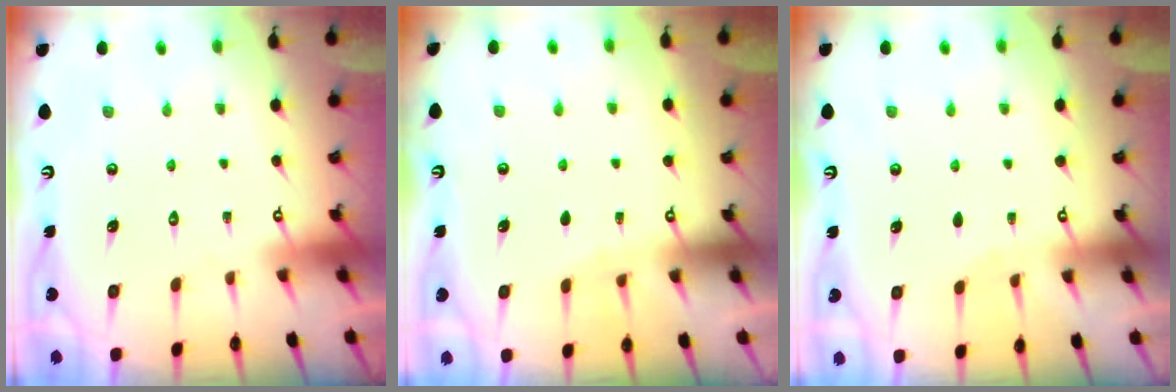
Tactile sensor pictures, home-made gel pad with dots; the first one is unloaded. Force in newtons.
{"total": 4.3, "press": 4.3, "slide": 0.4}
{"total": 2.5, "press": 2.5, "slide": 0.4}